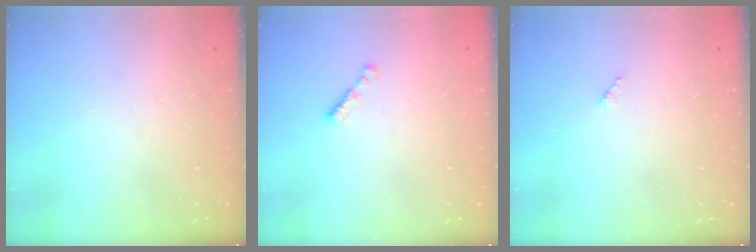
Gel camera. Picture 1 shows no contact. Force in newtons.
{"total": 1.0, "press": 0.8, "slide": 0.5}
{"total": 2.5, "press": 2.5, "slide": 0.3}